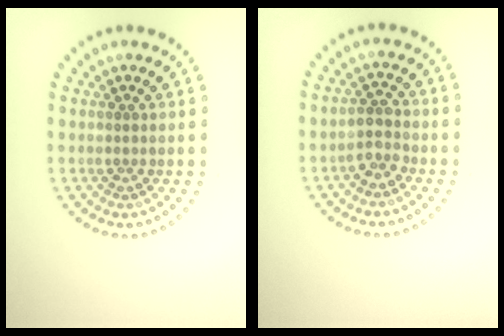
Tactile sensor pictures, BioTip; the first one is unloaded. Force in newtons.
{"total": 1.8, "press": 1.7, "slide": 0.5}